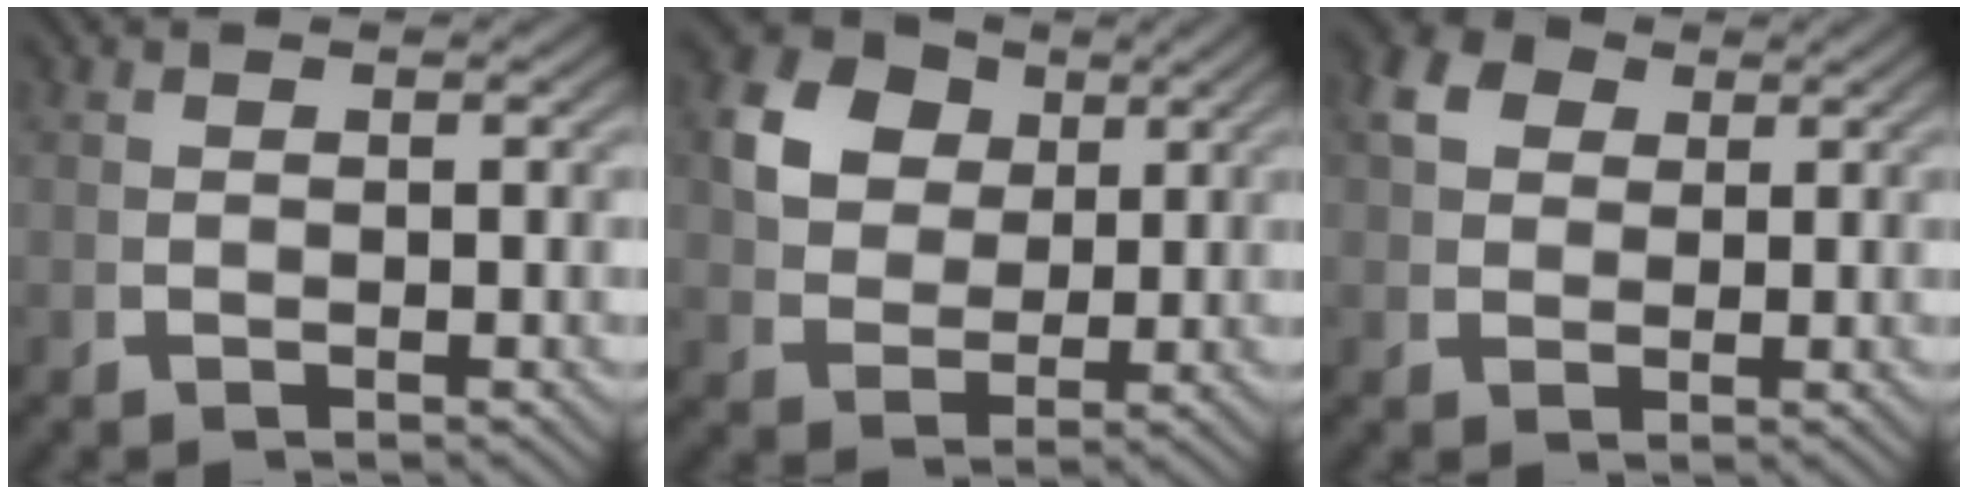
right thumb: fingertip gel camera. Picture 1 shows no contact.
{"total": 10.1, "force": [3.3, 8.0, 5.2], "torque": [-0.113, -0.006, 0.057]}
{"total": 4.9, "force": [2.3, 3.7, 2.4], "torque": [-0.055, -0.005, 0.041]}